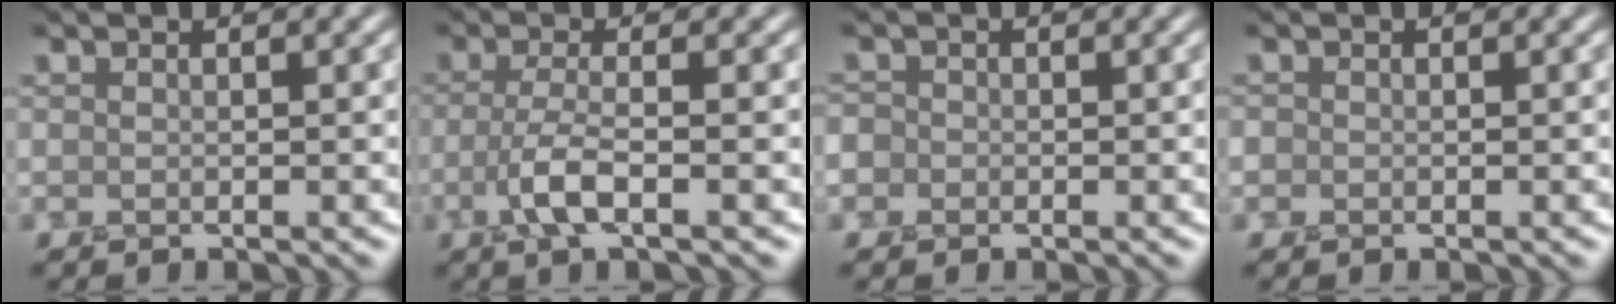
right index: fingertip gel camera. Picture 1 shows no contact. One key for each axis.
{"total": 3.0, "fx": -1.2, "fy": 0.8, "fz": 2.7, "tx": -0.060, "ty": 0.005, "tz": -0.028}
{"total": 1.2, "fx": -0.6, "fy": 1.0, "fz": -0.3, "tx": 0.008, "ty": 0.005, "tz": -0.015}
{"total": 0.5, "fx": -0.3, "fy": 0.3, "fz": -0.3, "tx": 0.003, "ty": 0.005, "tz": -0.005}